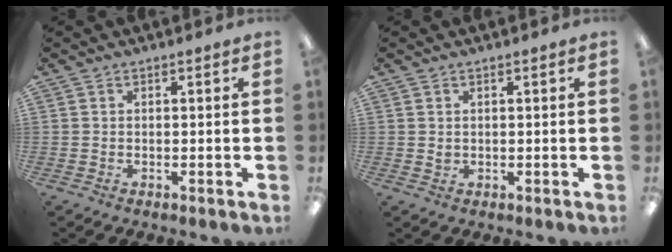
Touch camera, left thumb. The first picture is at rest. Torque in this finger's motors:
{"motor_torque": [-0.09, -0.07, -0.23, 0.07, 0.00]}